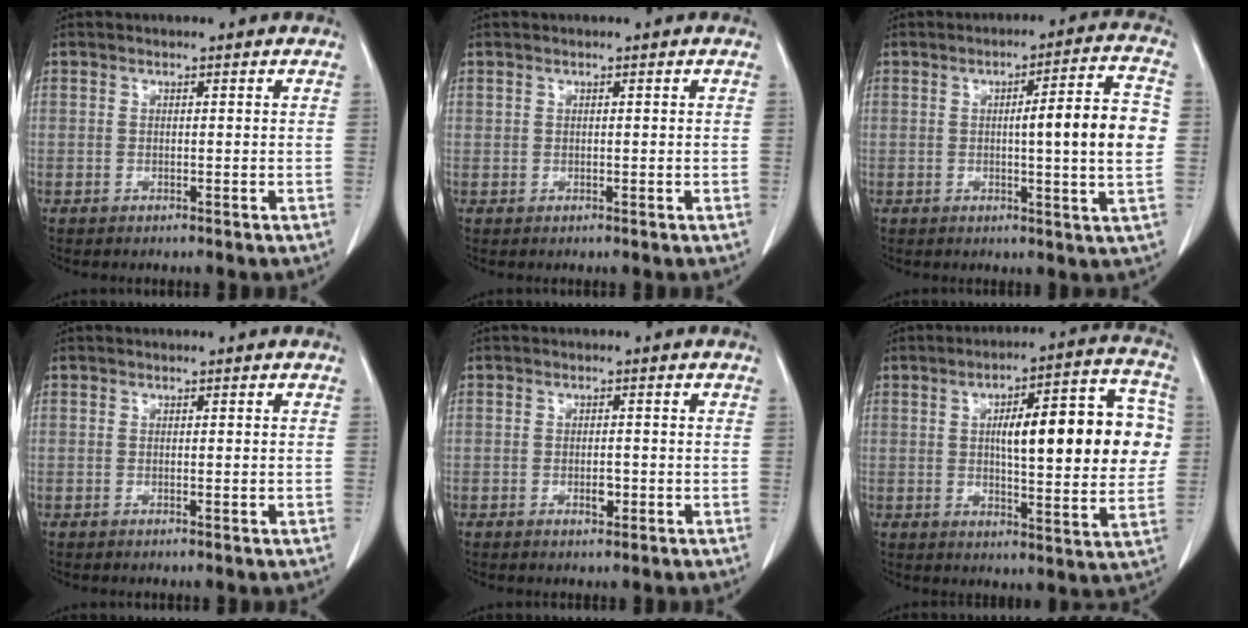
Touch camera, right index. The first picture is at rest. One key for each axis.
{"total": 0.0}
{"total": 11.9, "fx": 0.2, "fy": -0.6, "fz": 11.8, "tx": -0.166, "ty": 0.007, "tz": -0.001}
{"total": 0.5, "fx": -0.1, "fy": 0.1, "fz": 0.5, "tx": -0.007, "ty": -0.001, "tz": 0.001}
{"total": 2.0, "fx": -0.7, "fy": 0.9, "fz": 1.6, "tx": -0.027, "ty": 0.001, "tz": -0.008}
{"total": 18.4, "fx": 2.4, "fy": 4.5, "fz": 17.6, "tx": -0.232, "ty": 0.035, "tz": 0.036}